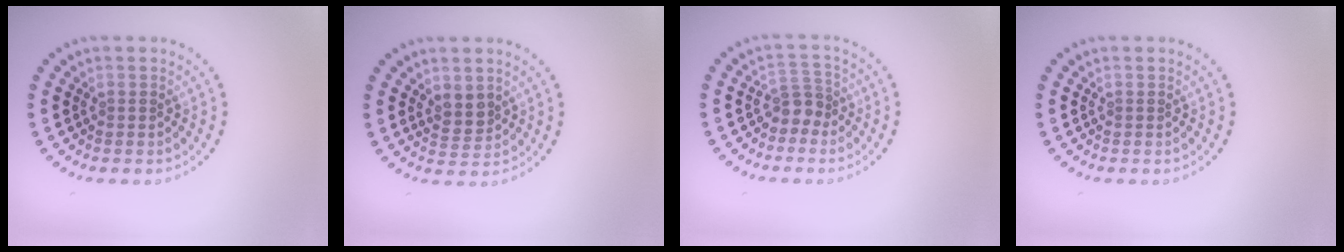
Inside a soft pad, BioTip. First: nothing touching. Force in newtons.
{"total": 2.1, "press": 1.8, "slide": 1.0}
{"total": 2.0, "press": 1.6, "slide": 1.2}
{"total": 0.0}